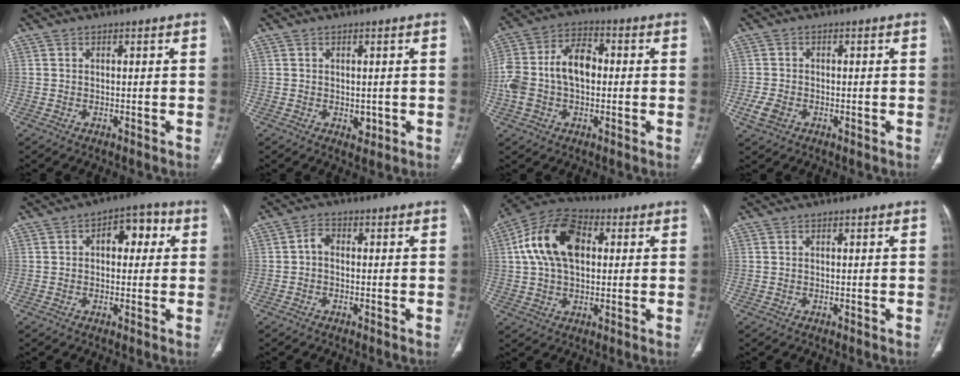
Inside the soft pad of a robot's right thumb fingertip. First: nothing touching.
{"total": 2.1, "force": [-0.2, 1.4, 1.5], "torque": [-0.012, -0.002, 0.004]}
{"total": 13.4, "force": [-0.2, 8.6, 10.3], "torque": [-0.205, 0.039, -0.008]}
{"total": 3.6, "force": [-1.2, 2.7, 2.1], "torque": [-0.043, 0.004, -0.018]}
{"total": 7.1, "force": [1.6, 4.3, 5.4], "torque": [-0.043, 0.021, 0.017]}
{"total": 2.3, "force": [-0.3, 1.5, 1.7], "torque": [-0.026, 0.011, -0.012]}
{"total": 15.2, "force": [2.9, 9.4, 11.5], "torque": [-0.209, 0.023, 0.045]}
{"total": 0.0}